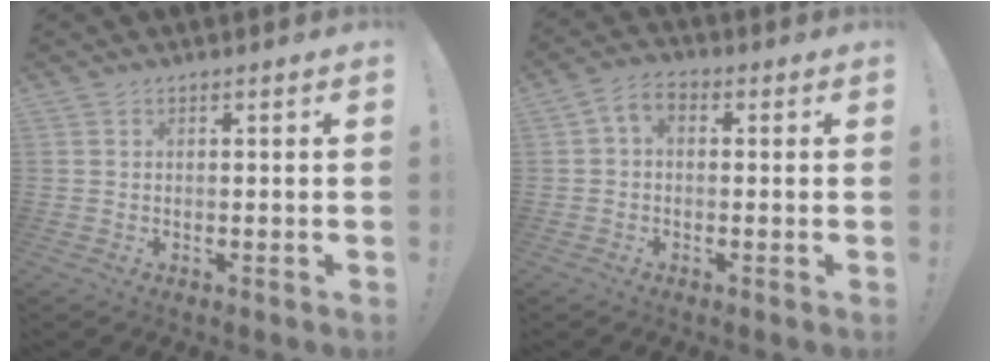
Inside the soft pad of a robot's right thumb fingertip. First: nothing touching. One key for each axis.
{"total": 3.9, "fx": -0.2, "fy": 2.8, "fz": 2.8, "tx": -0.050, "ty": 0.002, "tz": -0.004}